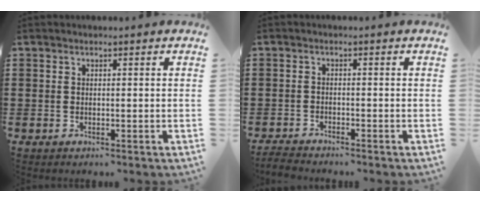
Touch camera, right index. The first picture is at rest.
{"total": 2.2, "force": [-2.2, 0.0, 0.2], "torque": [-0.012, -0.003, -0.047]}